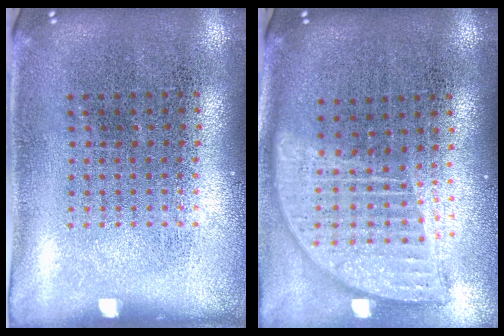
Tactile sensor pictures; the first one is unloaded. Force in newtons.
{"total": 1.8, "press": 1.5, "slide": 1.1}